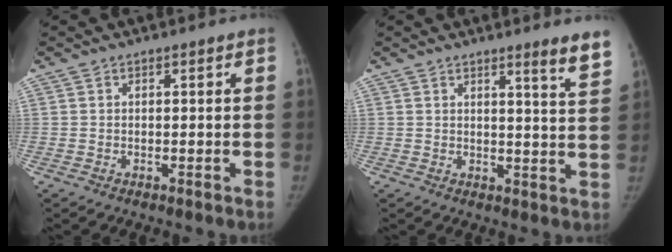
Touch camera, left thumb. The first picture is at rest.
{"total": 5.8, "force": [4.3, -0.2, 3.8], "torque": [-0.044, -0.037, 0.049]}